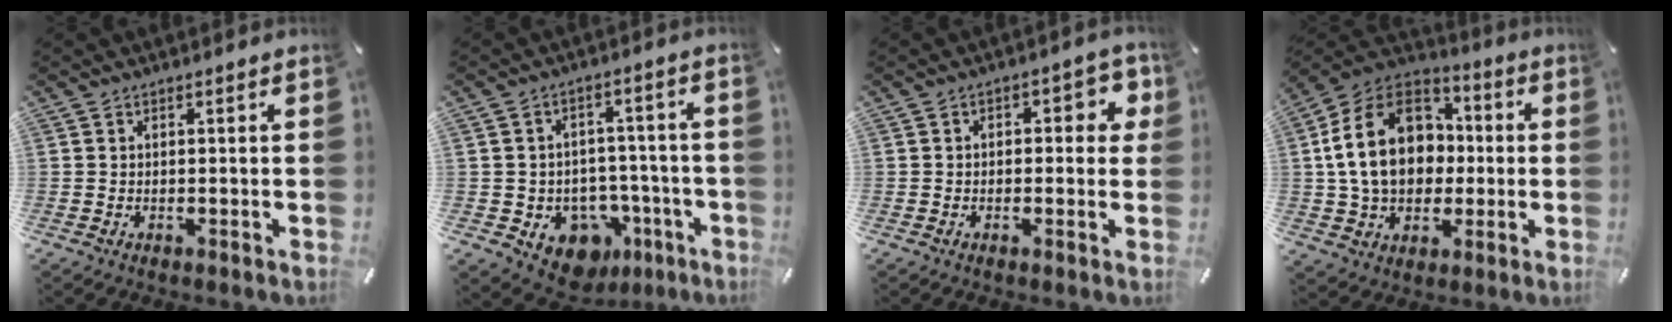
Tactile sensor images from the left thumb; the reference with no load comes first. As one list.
[{"total": 9.2, "force": [-3.8, 7.8, 2.9], "torque": [-0.026, 0.017, -0.052]}, {"total": 5.3, "force": [0.4, 3.1, 4.3], "torque": [-0.050, 0.006, -0.003]}, {"total": 20.4, "force": [0.8, 16.1, 12.5], "torque": [-0.261, 0.017, 0.016]}]